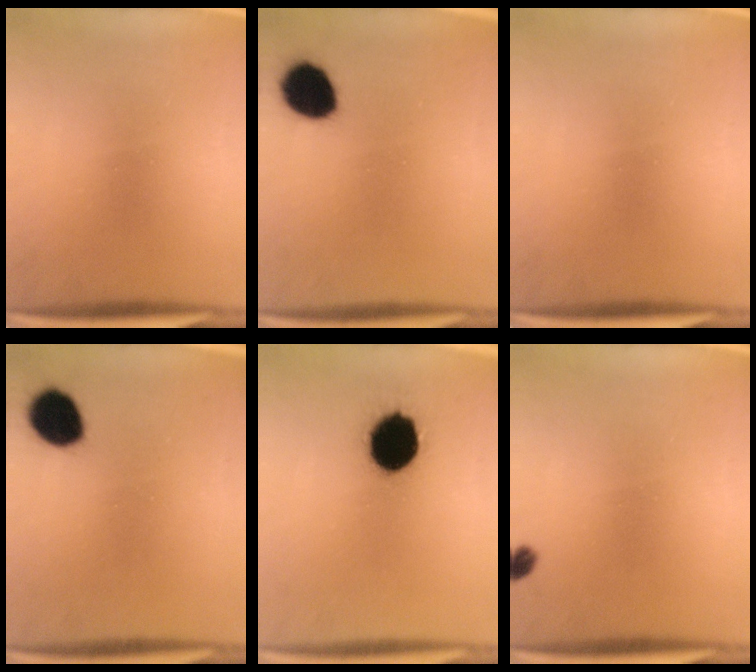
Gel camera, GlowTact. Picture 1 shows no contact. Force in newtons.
{"total": 9.2}
{"total": 0.0}
{"total": 8.9}
{"total": 13.7}
{"total": 1.5}